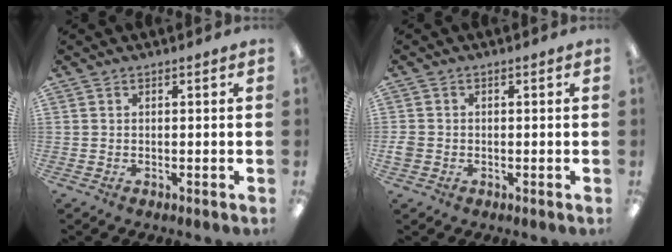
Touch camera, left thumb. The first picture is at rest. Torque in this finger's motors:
{"motor_torque": [-0.24, 0.45, 0.57, 0.02, 0.05]}